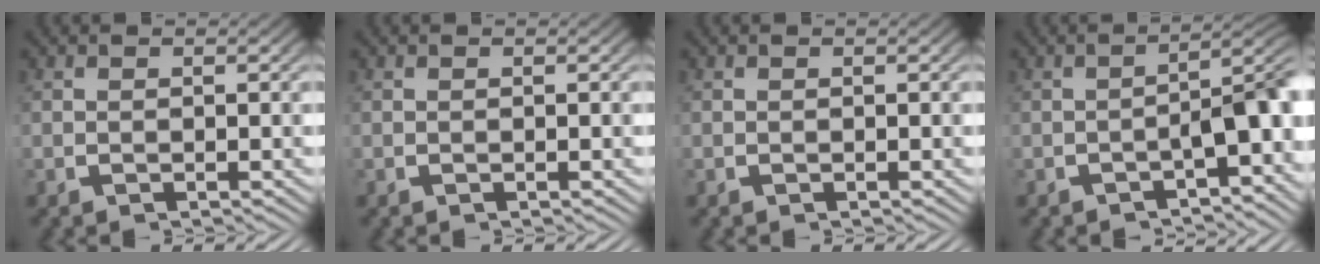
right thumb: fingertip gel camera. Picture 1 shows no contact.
{"total": 0.0}
{"total": 0.0}
{"total": 5.5, "force": [-1.4, 2.2, 4.8], "torque": [-0.079, -0.004, -0.016]}